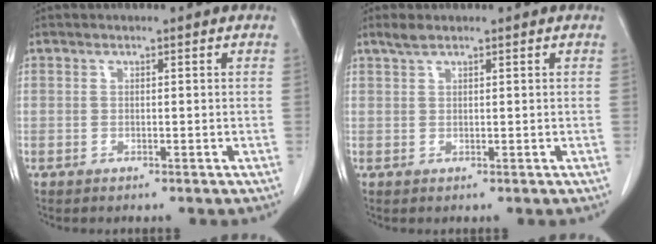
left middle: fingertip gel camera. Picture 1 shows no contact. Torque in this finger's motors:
{"motor_torque": [0.50, -0.43, -0.02, 0.00]}